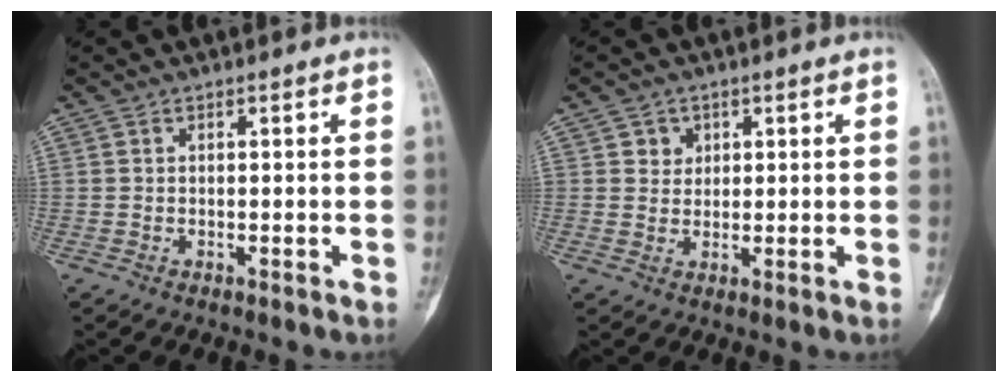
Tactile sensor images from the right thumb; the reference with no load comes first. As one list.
[{"total": 2.9, "force": [1.2, 2.6, 0.6], "torque": [0.008, -0.005, 0.018]}]